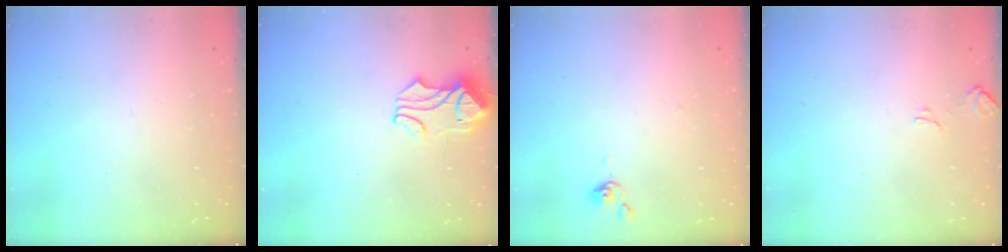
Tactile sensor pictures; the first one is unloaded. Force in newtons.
{"total": 1.2, "press": 0.9, "slide": 0.8}
{"total": 0.0}
{"total": 2.5, "press": 2.5, "slide": 0.3}